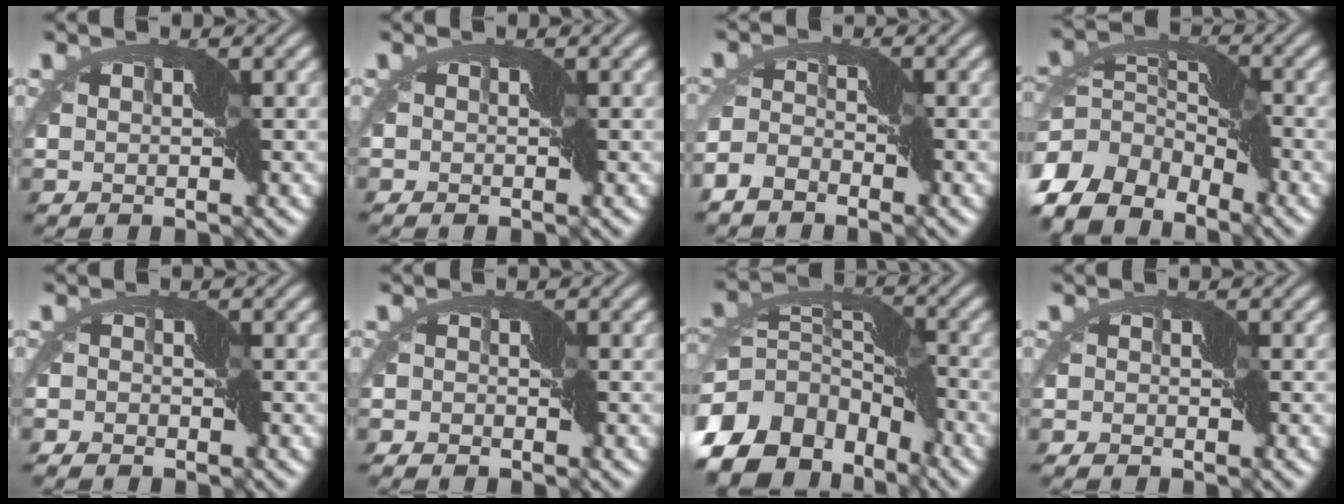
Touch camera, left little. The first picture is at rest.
{"total": 0.6, "force": [-0.4, 0.3, 0.3], "torque": [-0.007, -0.001, -0.009]}
{"total": 3.6, "force": [-2.9, 1.6, 1.4], "torque": [-0.042, 0.006, -0.072]}
{"total": 11.8, "force": [-6.8, 7.2, 6.4], "torque": [-0.152, 0.007, -0.133]}
{"total": 2.2, "force": [-1.9, 0.9, 0.4], "torque": [-0.010, 0.001, -0.043]}
{"total": 1.8, "force": [-1.6, 0.8, 0.4], "torque": [-0.008, -0.001, -0.036]}
{"total": 14.0, "force": [-7.4, 8.7, 8.1], "torque": [-0.179, 0.009, -0.138]}
{"total": 1.5, "force": [-1.3, 0.7, 0.3], "torque": [-0.008, 0.000, -0.030]}